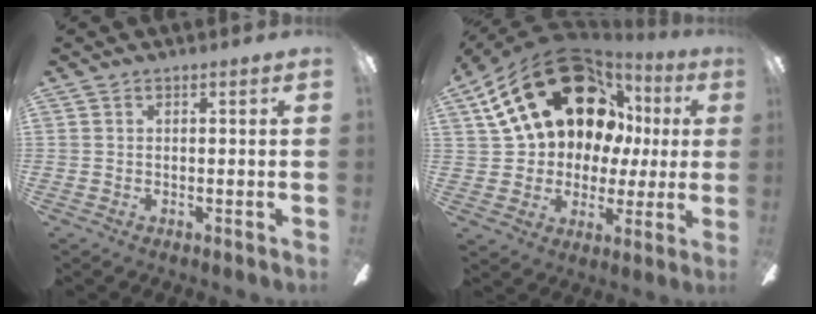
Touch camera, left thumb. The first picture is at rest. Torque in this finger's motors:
{"motor_torque": [1.46, 3.54, 1.52, -1.25, 0.36]}